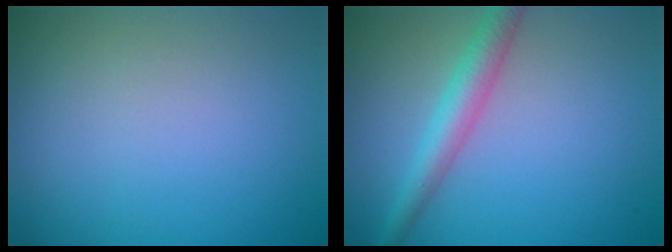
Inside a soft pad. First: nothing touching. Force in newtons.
{"total": 3.2, "press": 3.2, "slide": 0.0}